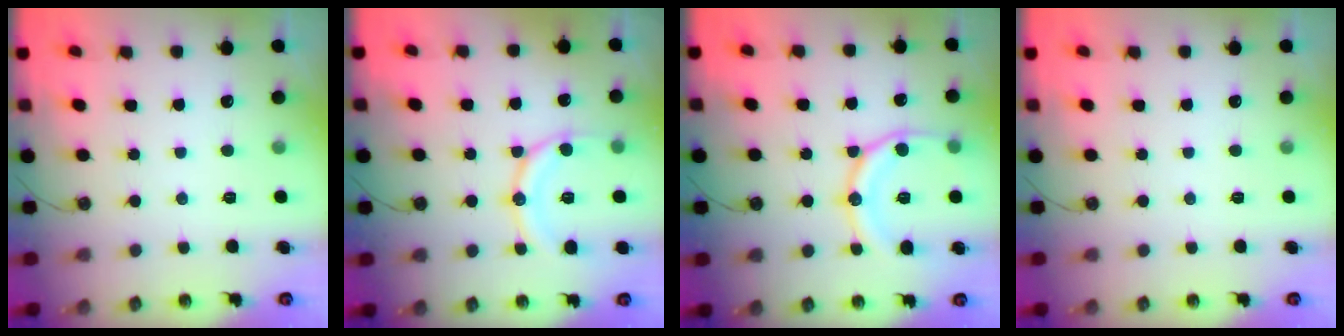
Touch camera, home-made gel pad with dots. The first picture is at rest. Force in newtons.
{"total": 12.1, "press": 12.0, "slide": 1.4}
{"total": 16.3, "press": 16.2, "slide": 1.8}
{"total": 0.0}